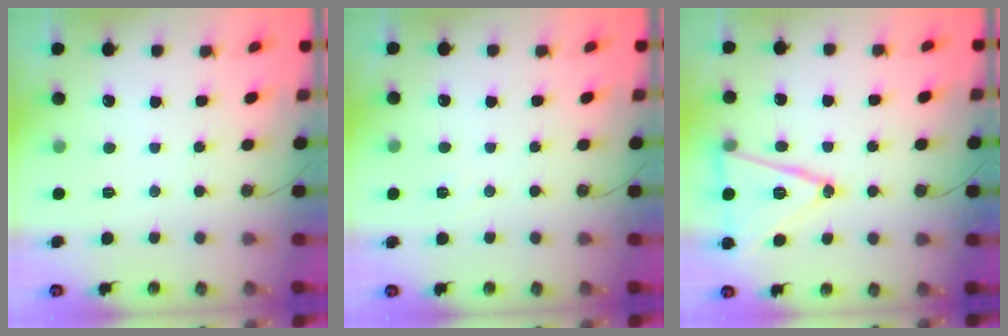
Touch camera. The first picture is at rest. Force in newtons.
{"total": 4.9, "press": 2.3, "slide": 4.3}
{"total": 16.6, "press": 16.3, "slide": 3.1}